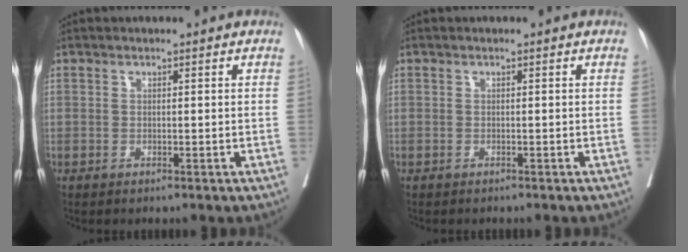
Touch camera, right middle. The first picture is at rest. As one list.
[{"total": 1.0, "force": [-0.9, 0.3, 0.3], "torque": [-0.009, -0.002, -0.014]}]